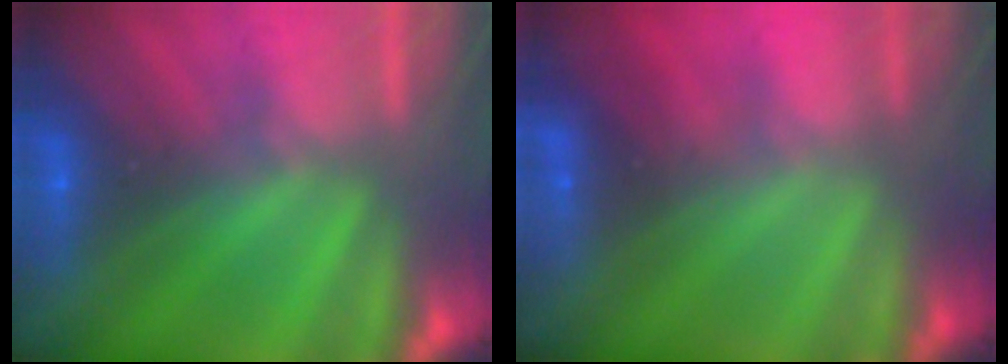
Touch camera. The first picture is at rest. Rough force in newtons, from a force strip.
{"total": 1.9}